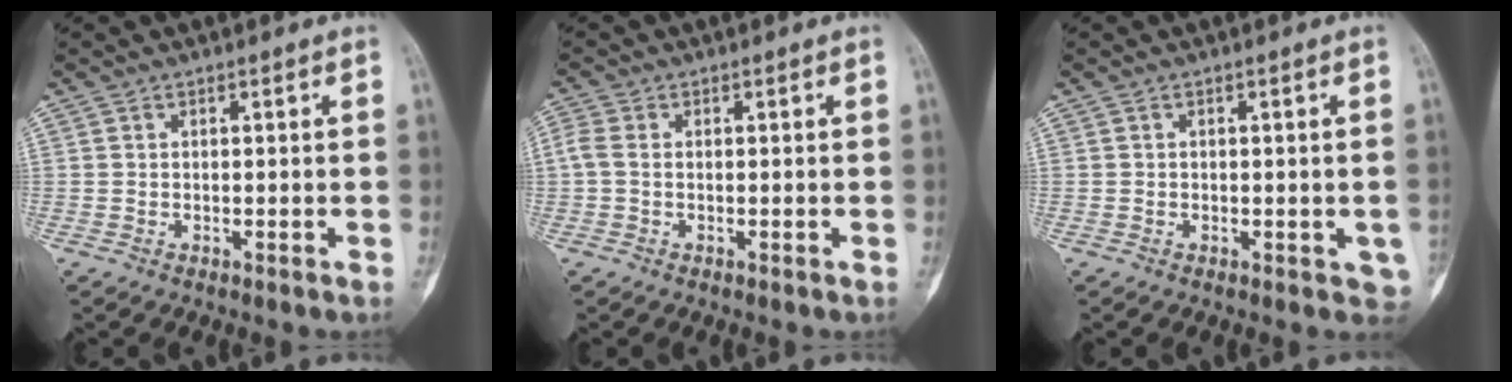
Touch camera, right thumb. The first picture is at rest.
{"total": 2.4, "force": [-0.1, 1.5, 1.9], "torque": [-0.055, 0.003, -0.008]}
{"total": 2.8, "force": [-0.8, 1.7, 2.1], "torque": [-0.007, 0.000, -0.007]}